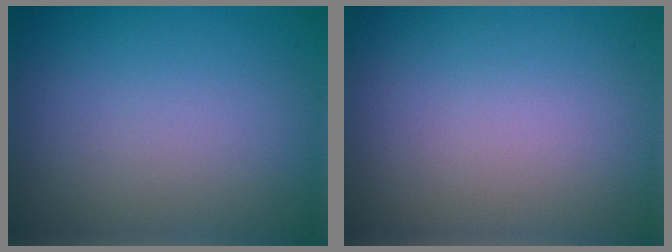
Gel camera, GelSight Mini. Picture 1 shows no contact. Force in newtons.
{"total": 0.0}